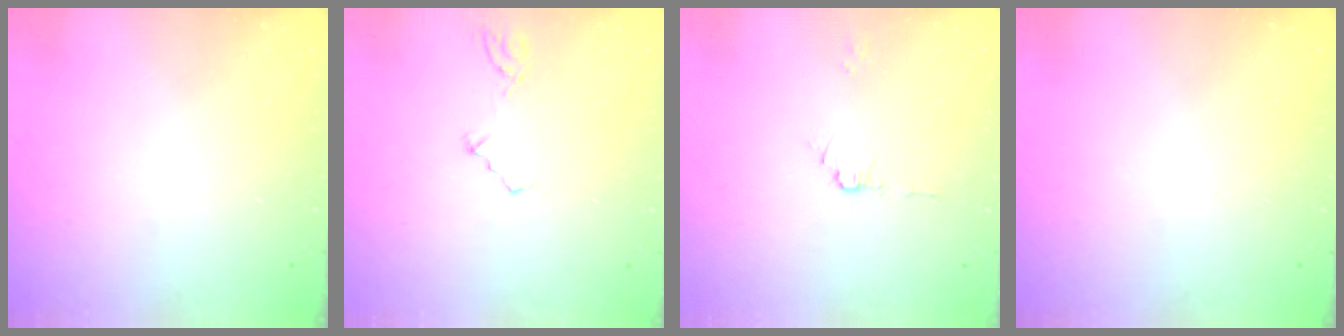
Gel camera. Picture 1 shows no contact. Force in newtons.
{"total": 2.5, "press": 2.2, "slide": 1.2}
{"total": 3.6, "press": 3.5, "slide": 0.4}
{"total": 0.0}